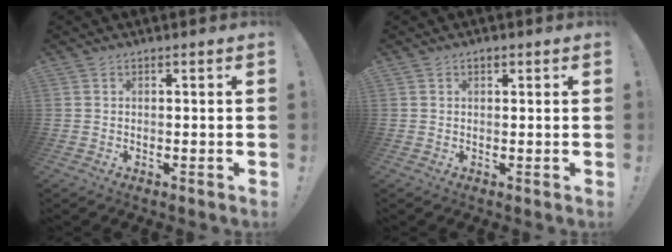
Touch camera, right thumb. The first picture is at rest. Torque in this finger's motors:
{"motor_torque": [-0.10, 0.24, 0.09, -0.10, 0.00]}